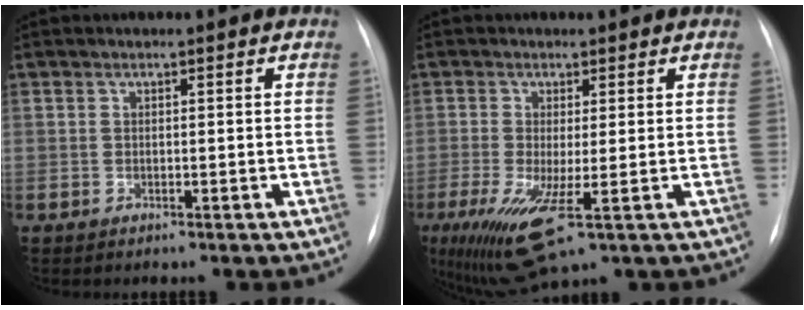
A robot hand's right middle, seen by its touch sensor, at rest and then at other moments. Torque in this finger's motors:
{"motor_torque": [0.94, -1.08, 0.50, 0.18]}